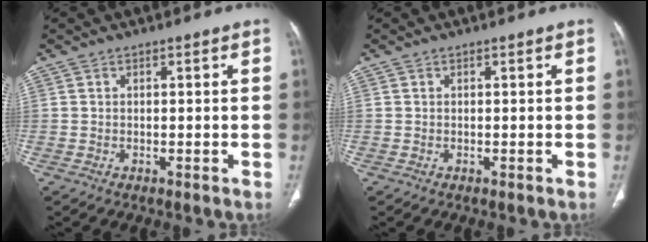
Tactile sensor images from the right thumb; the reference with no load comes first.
{"total": 0.0}